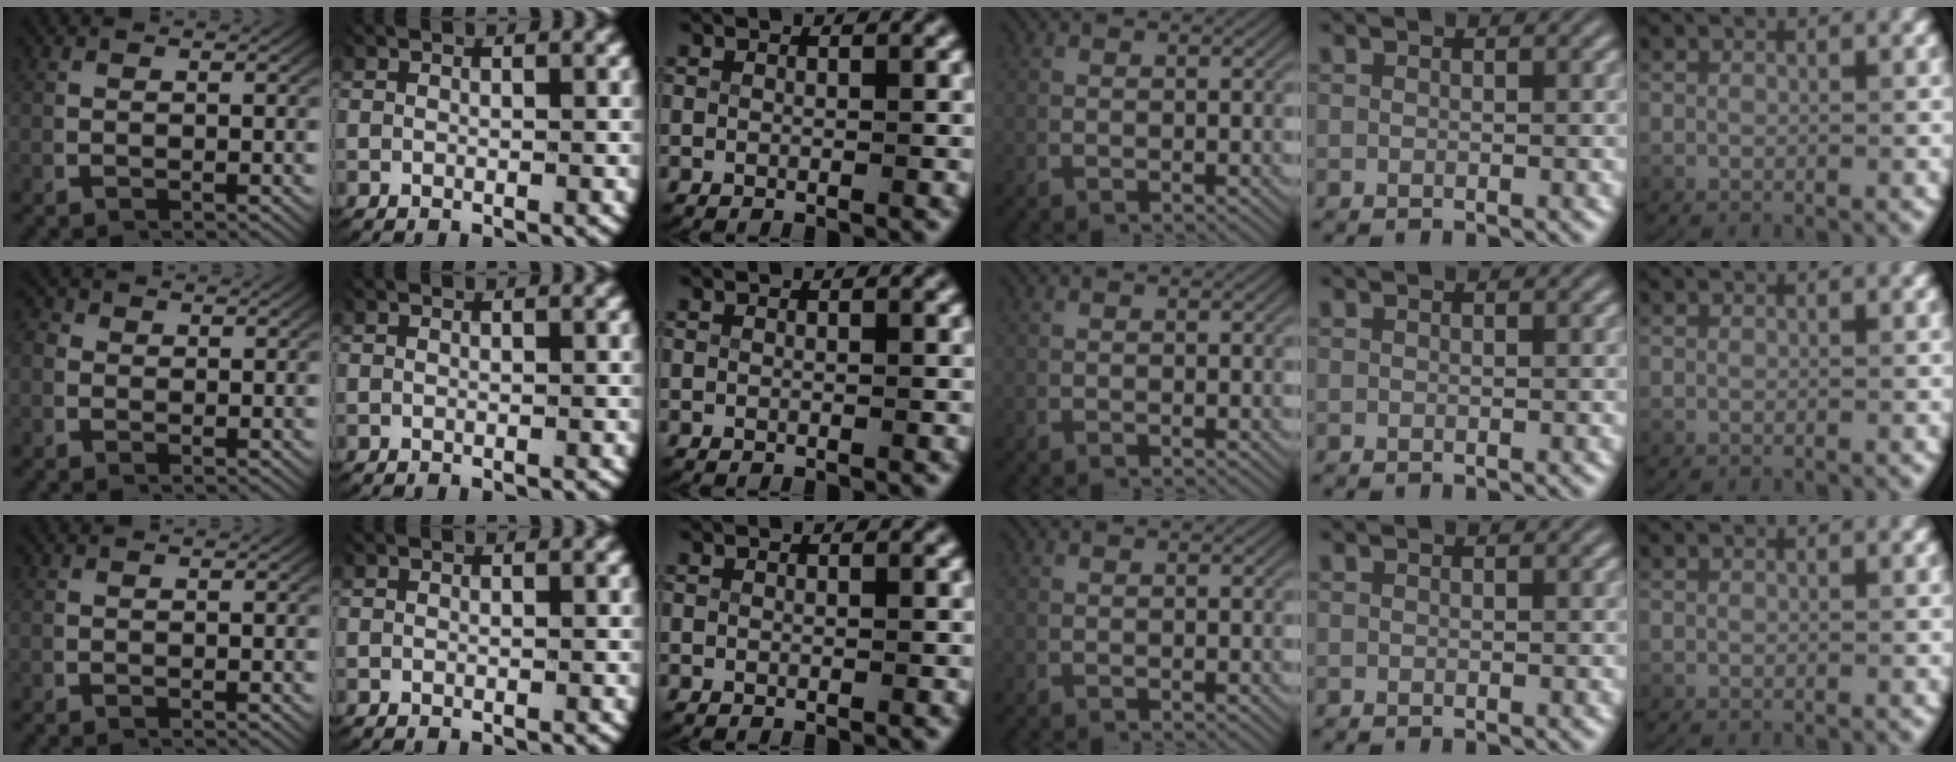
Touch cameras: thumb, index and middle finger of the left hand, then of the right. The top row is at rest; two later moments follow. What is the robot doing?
{"motion": "lift_and_place", "object": "plastic wrap"}